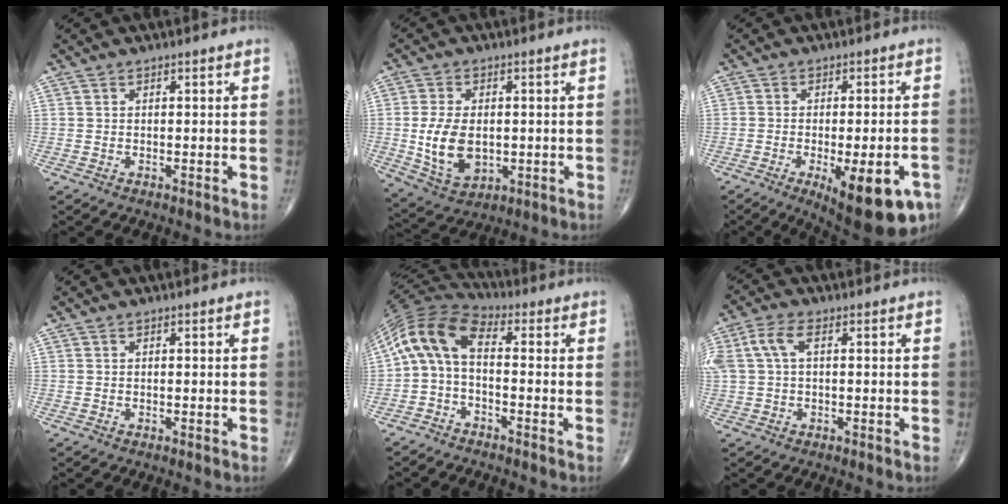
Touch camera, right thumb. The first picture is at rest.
{"total": 10.7, "force": [-0.6, 6.8, 8.3], "torque": [-0.145, -0.008, 0.001]}
{"total": 16.4, "force": [-7.5, 5.9, 13.4], "torque": [-0.131, 0.009, -0.089]}
{"total": 0.0}
{"total": 10.1, "force": [-0.8, 5.3, 8.5], "torque": [-0.162, 0.040, -0.033]}
{"total": 6.3, "force": [1.4, 3.1, 5.2], "torque": [-0.143, 0.028, 0.030]}